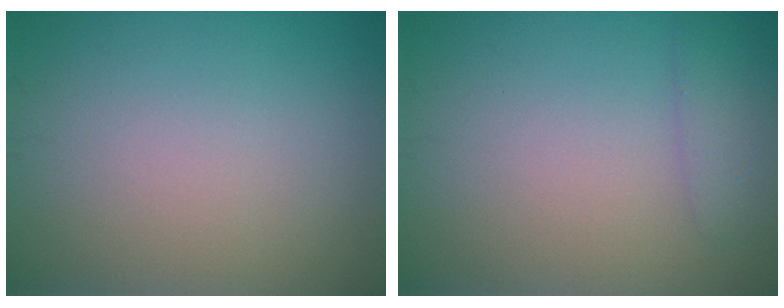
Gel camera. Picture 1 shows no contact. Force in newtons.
{"total": 1.7, "press": 1.6, "slide": 0.2}